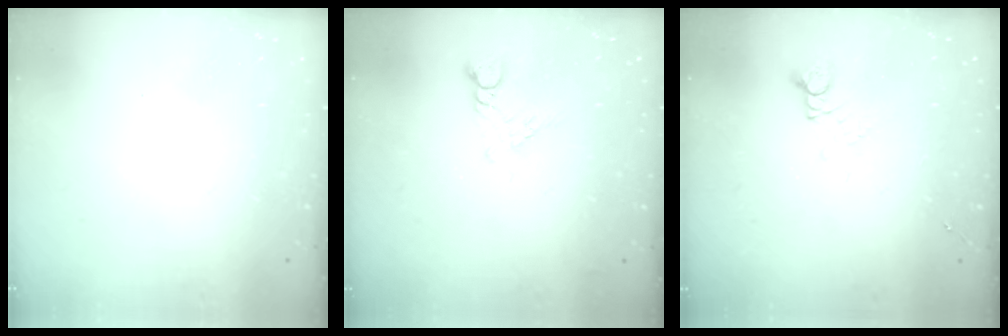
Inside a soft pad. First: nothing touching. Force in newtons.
{"total": 3.5, "press": 3.5, "slide": 0.4}
{"total": 2.7, "press": 2.6, "slide": 0.2}